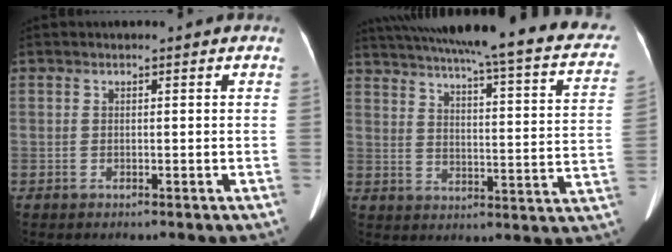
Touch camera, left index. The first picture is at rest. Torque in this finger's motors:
{"motor_torque": [0.82, -1.32, 0.08, 0.14]}